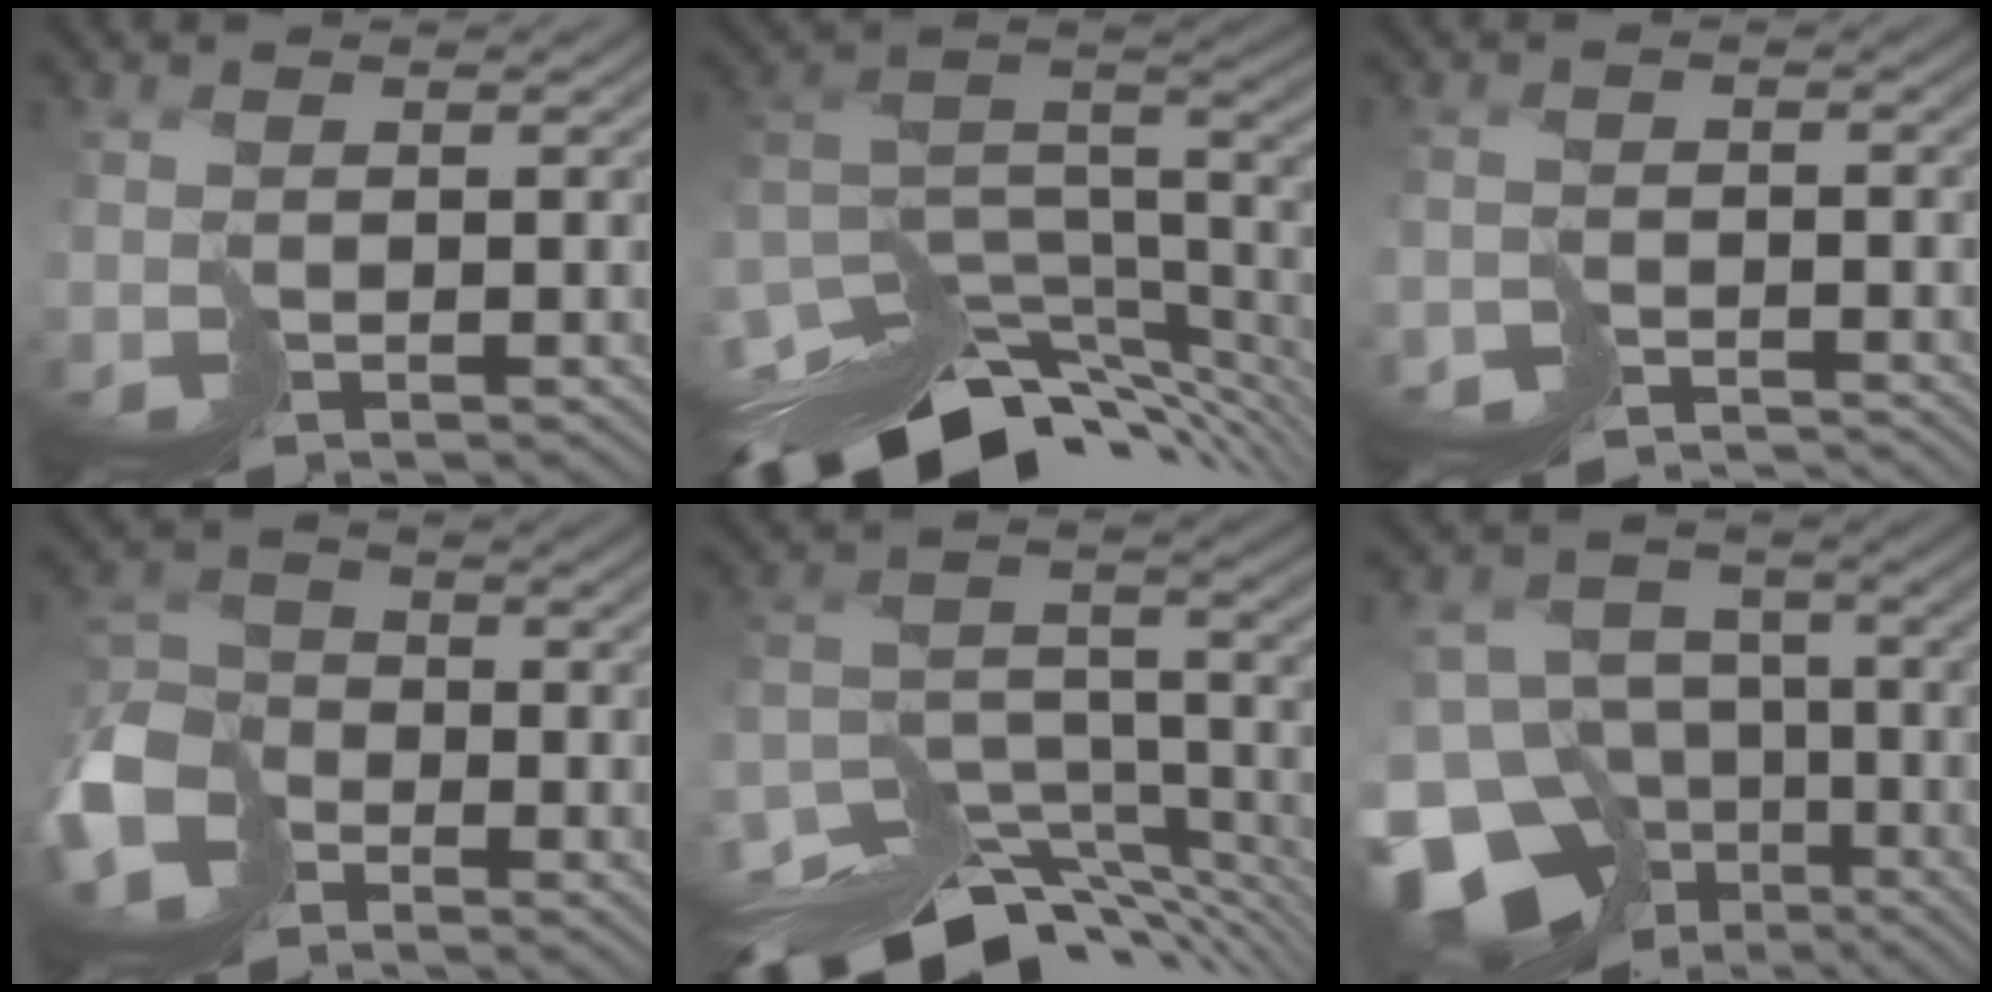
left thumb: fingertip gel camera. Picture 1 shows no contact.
{"total": 14.2, "force": [-10.6, 5.1, 7.9], "torque": [-0.166, -0.005, -0.172]}
{"total": 4.3, "force": [-4.2, 1.0, 0.1], "torque": [0.011, -0.009, -0.080]}
{"total": 9.6, "force": [-5.7, 6.1, 4.7], "torque": [-0.127, -0.028, -0.121]}
{"total": 15.8, "force": [-13.6, 4.7, 6.7], "torque": [-0.126, -0.010, -0.214]}
{"total": 16.8, "force": [-10.6, 11.3, 6.7], "torque": [-0.180, -0.033, -0.145]}